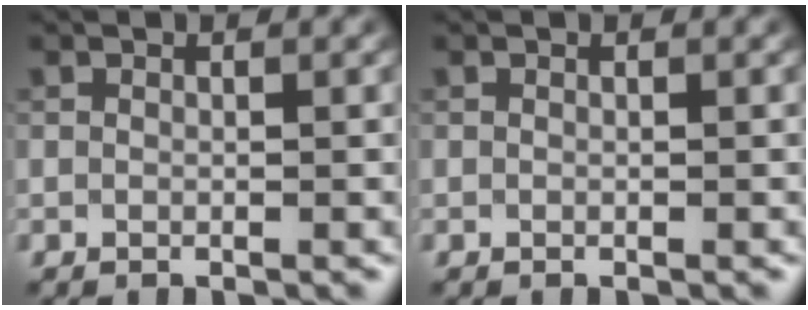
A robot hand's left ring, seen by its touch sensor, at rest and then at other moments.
{"total": 0.0}